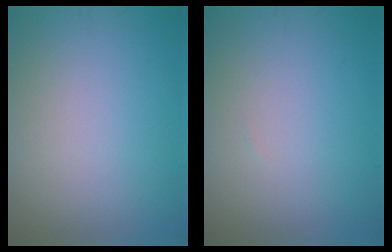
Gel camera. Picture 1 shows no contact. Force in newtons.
{"total": 0.0}